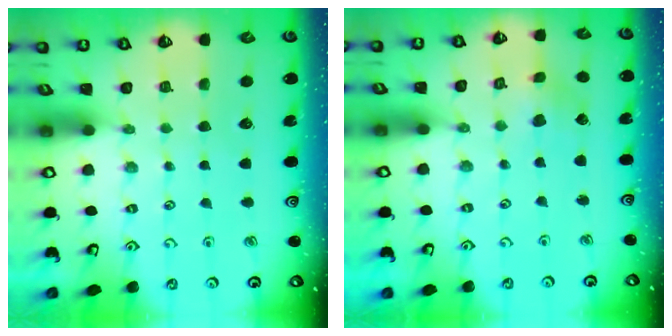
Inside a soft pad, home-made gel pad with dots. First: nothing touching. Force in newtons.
{"total": 2.7, "press": 2.7, "slide": 0.1}